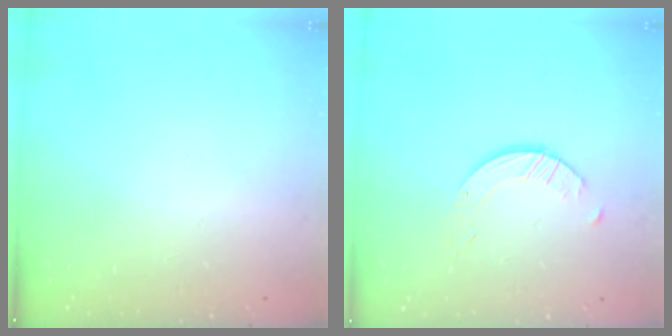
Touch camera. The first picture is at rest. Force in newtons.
{"total": 2.4, "press": 2.4, "slide": 0.3}